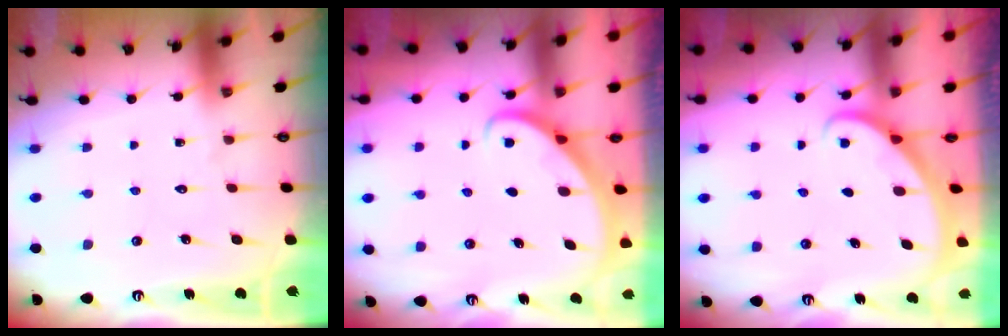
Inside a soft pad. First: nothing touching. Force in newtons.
{"total": 2.8, "press": 2.8, "slide": 0.2}
{"total": 2.0, "press": 2.0, "slide": 0.1}